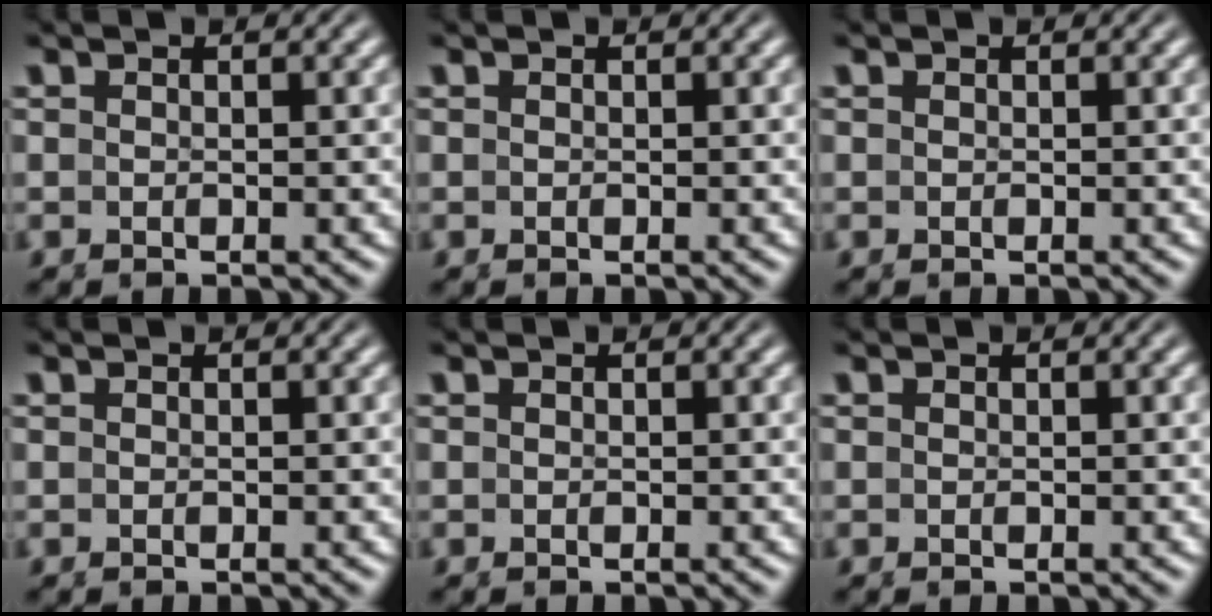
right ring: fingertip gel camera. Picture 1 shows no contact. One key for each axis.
{"total": 0.0}
{"total": 0.0}
{"total": 0.0}
{"total": 0.0}
{"total": 0.0}